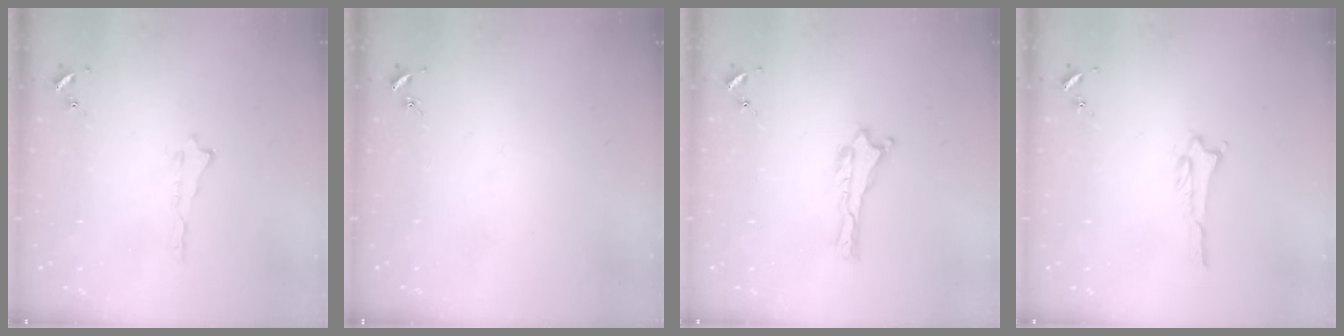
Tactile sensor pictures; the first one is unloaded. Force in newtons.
{"total": 0.0}
{"total": 0.0}
{"total": 1.0, "press": 1.0, "slide": 0.2}